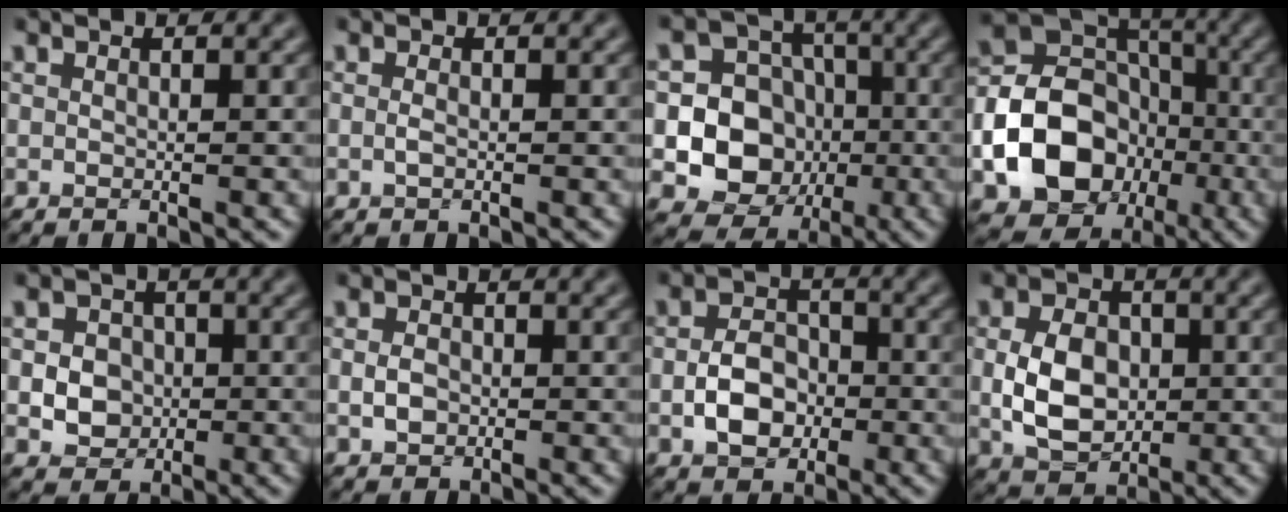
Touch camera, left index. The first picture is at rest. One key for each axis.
{"total": 0.6, "fx": -0.2, "fy": 0.2, "fz": 0.6, "tx": -0.020, "ty": -0.001, "tz": -0.006}
{"total": 10.3, "fx": -2.0, "fy": 9.4, "fz": 3.5, "tx": -0.057, "ty": 0.008, "tz": -0.055}
{"total": 12.6, "fx": -3.7, "fy": 10.1, "fz": 6.6, "tx": -0.117, "ty": -0.019, "tz": -0.079}
{"total": 3.9, "fx": -0.4, "fy": 3.4, "fz": 2.0, "tx": -0.021, "ty": 0.009, "tz": -0.024}
{"total": 1.7, "fx": -0.4, "fy": 1.3, "fz": 1.0, "tx": -0.024, "ty": -0.001, "tz": -0.012}
{"total": 4.4, "fx": -1.3, "fy": 3.1, "fz": 2.8, "tx": -0.048, "ty": 0.003, "tz": -0.025}
{"total": 5.8, "fx": -0.4, "fy": 4.1, "fz": 4.0, "tx": -0.084, "ty": -0.003, "tz": -0.008}